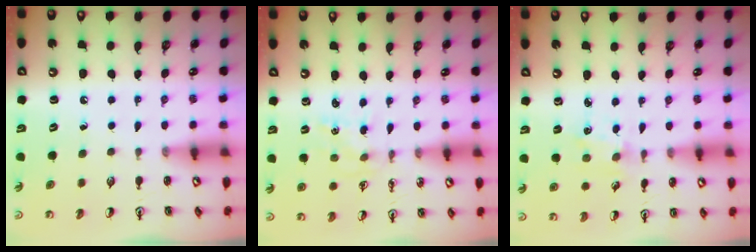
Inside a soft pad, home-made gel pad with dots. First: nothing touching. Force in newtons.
{"total": 1.2, "press": 1.2, "slide": 0.1}
{"total": 1.3, "press": 1.3, "slide": 0.2}